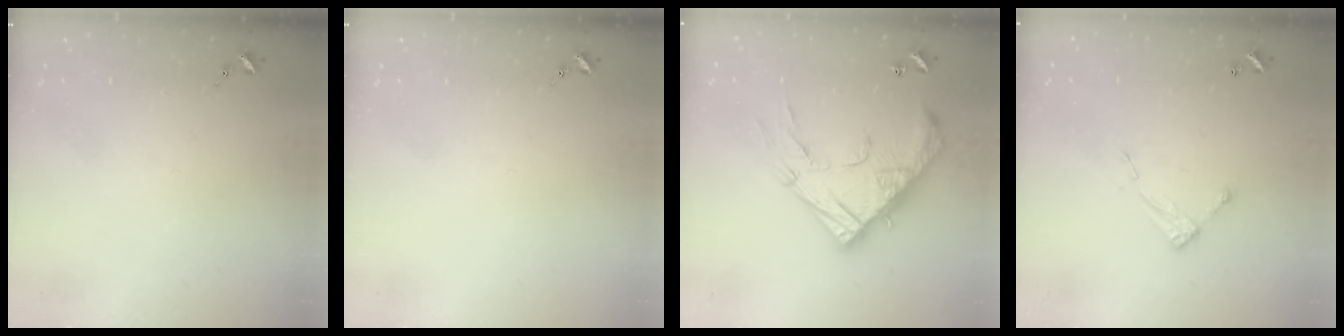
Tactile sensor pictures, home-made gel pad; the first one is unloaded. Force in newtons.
{"total": 0.0}
{"total": 20.3, "press": 20.3, "slide": 1.7}
{"total": 4.7, "press": 4.6, "slide": 0.4}